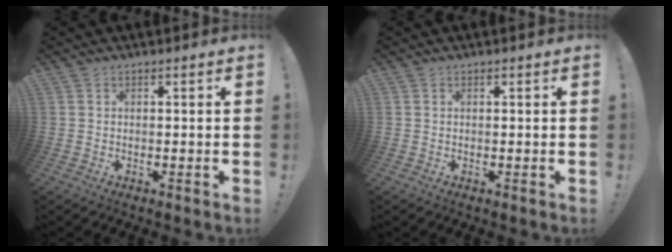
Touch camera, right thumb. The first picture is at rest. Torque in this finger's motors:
{"motor_torque": [-0.07, 0.20, 0.12, -0.07, 0.00]}